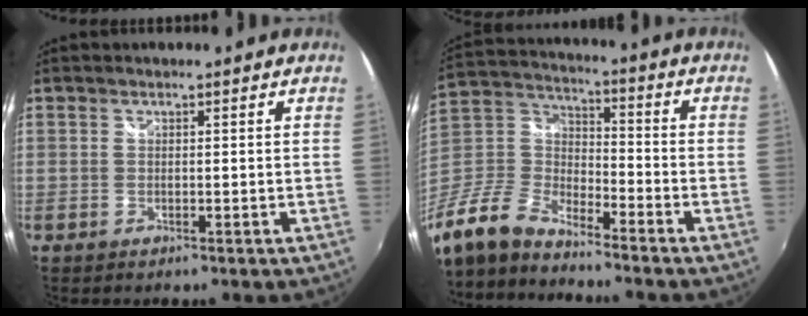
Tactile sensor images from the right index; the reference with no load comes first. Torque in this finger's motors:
{"motor_torque": [0.31, -0.41, 0.14, 0.03]}